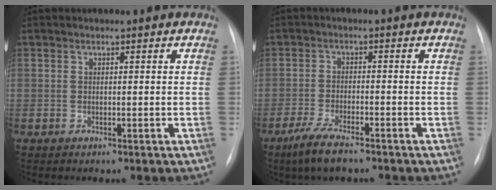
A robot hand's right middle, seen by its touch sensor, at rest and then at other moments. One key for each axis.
{"total": 6.1, "fx": -4.5, "fy": 1.2, "fz": 4.0, "tx": -0.089, "ty": -0.013, "tz": -0.079}